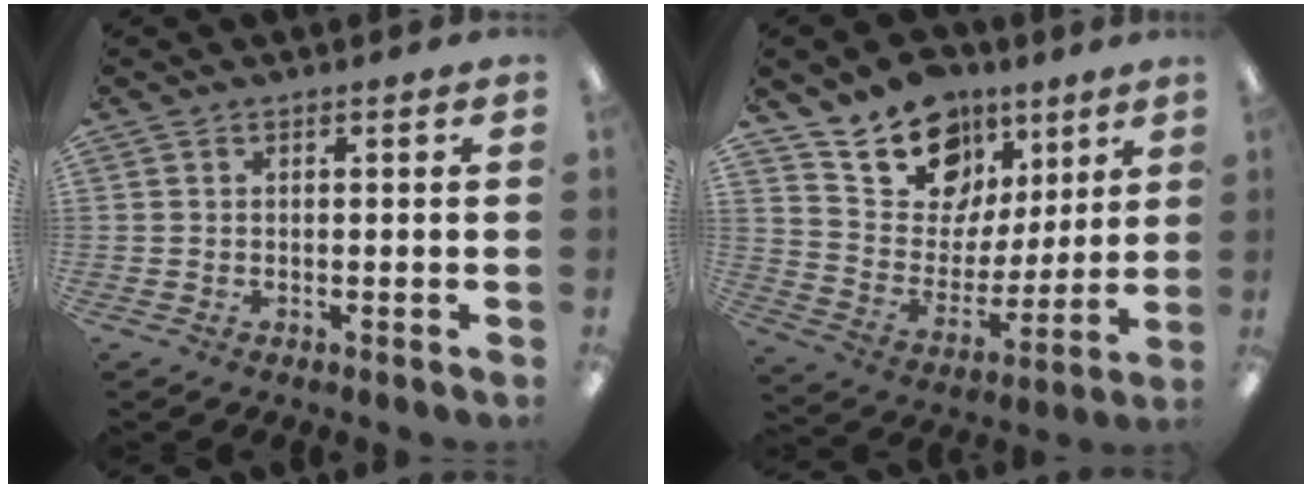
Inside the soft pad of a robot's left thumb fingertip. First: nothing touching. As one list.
[{"total": 16.7, "force": [10.7, 11.6, 5.6], "torque": [-0.100, -0.064, 0.200]}]